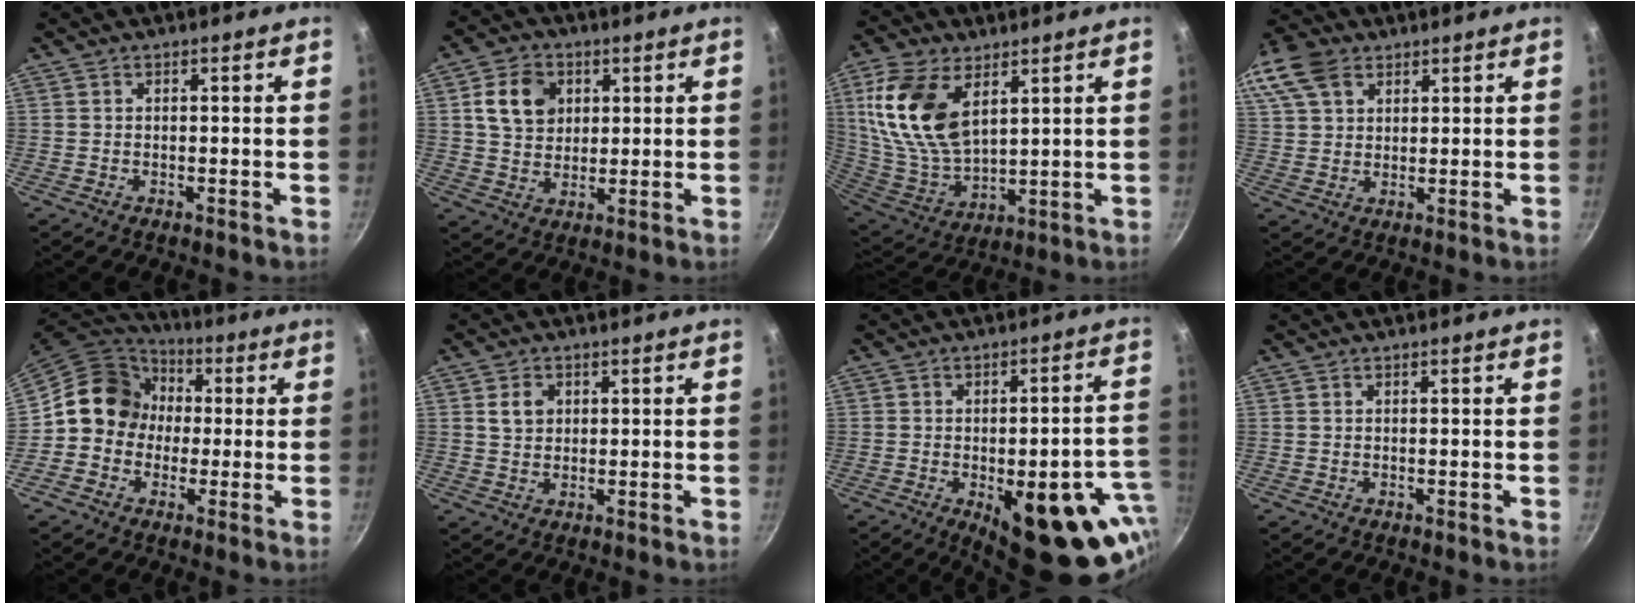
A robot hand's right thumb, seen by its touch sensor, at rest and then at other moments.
{"total": 9.3, "force": [2.8, 7.2, 5.2], "torque": [-0.069, 0.000, 0.046]}
{"total": 17.7, "force": [6.8, 10.1, 12.9], "torque": [-0.250, -0.030, 0.144]}
{"total": 13.5, "force": [6.9, 9.2, 7.1], "torque": [-0.154, 0.017, 0.131]}
{"total": 12.9, "force": [0.5, 11.8, 5.2], "torque": [-0.043, 0.026, -0.012]}
{"total": 3.7, "force": [1.1, 2.9, 2.0], "torque": [-0.023, 0.001, 0.020]}
{"total": 23.6, "force": [-7.8, 9.9, 19.9], "torque": [-0.189, 0.011, -0.089]}
{"total": 0.0}